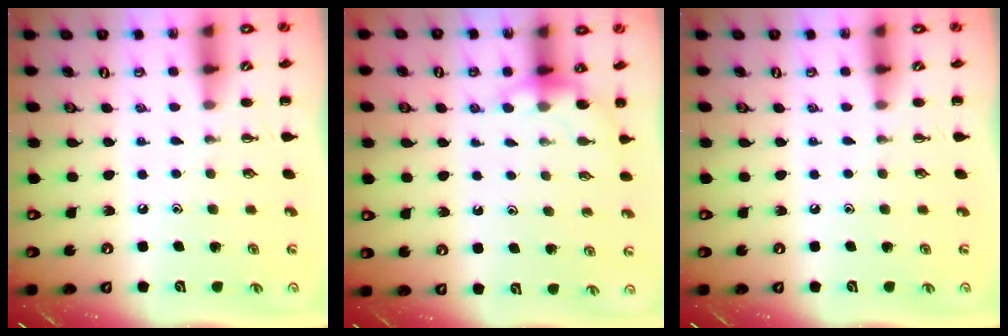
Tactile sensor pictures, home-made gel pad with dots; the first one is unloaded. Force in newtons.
{"total": 5.6, "press": 5.4, "slide": 1.5}
{"total": 0.0}